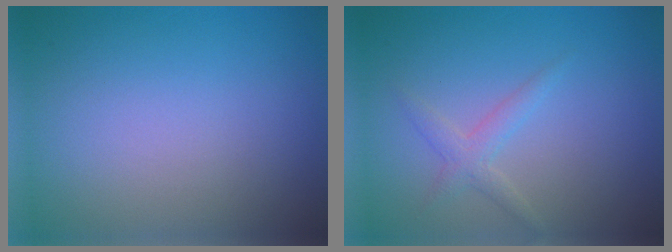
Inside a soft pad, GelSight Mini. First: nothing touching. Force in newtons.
{"total": 1.7, "press": 1.7, "slide": 0.1}